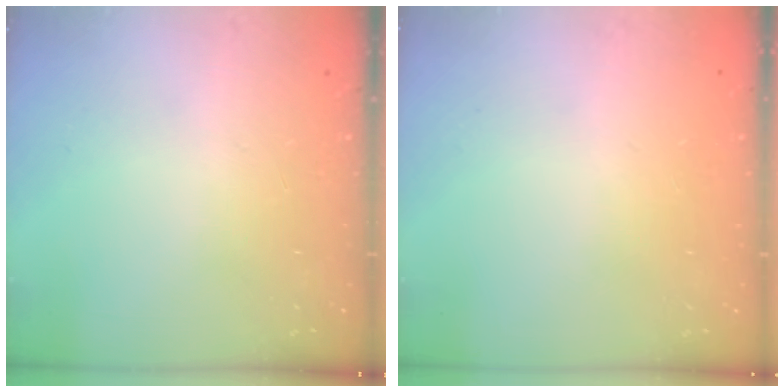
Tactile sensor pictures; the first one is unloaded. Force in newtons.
{"total": 0.0}